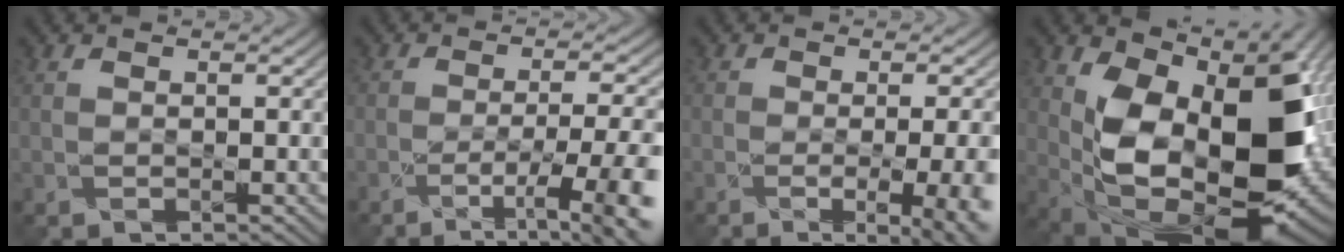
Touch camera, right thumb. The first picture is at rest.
{"total": 9.4, "force": [-4.8, 2.4, 7.7], "torque": [-0.107, -0.003, -0.063]}
{"total": 11.0, "force": [-3.3, 4.7, 9.4], "torque": [-0.083, -0.008, -0.024]}
{"total": 15.9, "force": [1.4, 9.6, 12.5], "torque": [-0.186, -0.030, 0.030]}